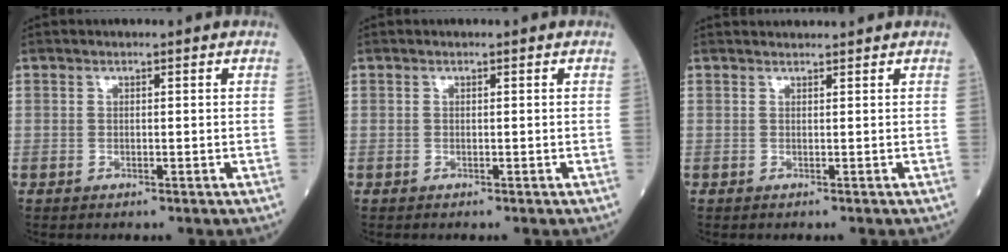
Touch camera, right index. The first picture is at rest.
{"total": 0.0}
{"total": 2.0, "force": [2.0, 0.1, 0.2], "torque": [-0.012, 0.019, 0.022]}